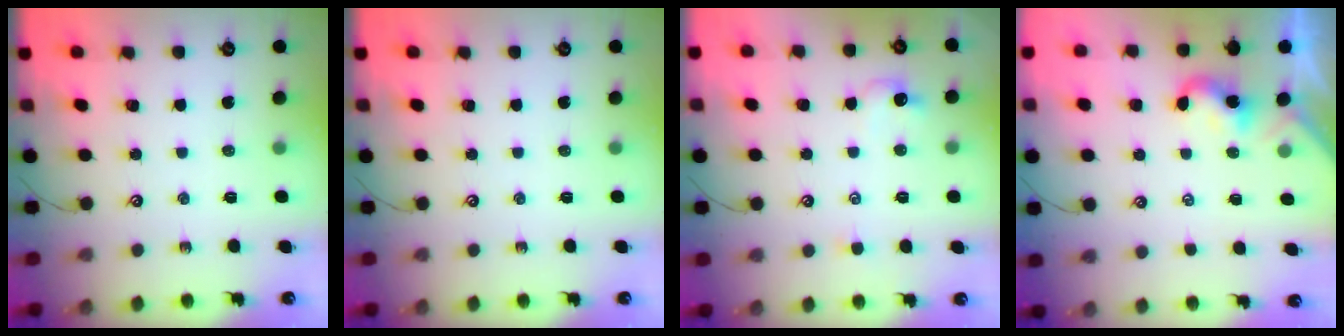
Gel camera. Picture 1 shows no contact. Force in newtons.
{"total": 0.0}
{"total": 2.1, "press": 2.0, "slide": 0.7}
{"total": 2.4, "press": 2.4, "slide": 0.2}